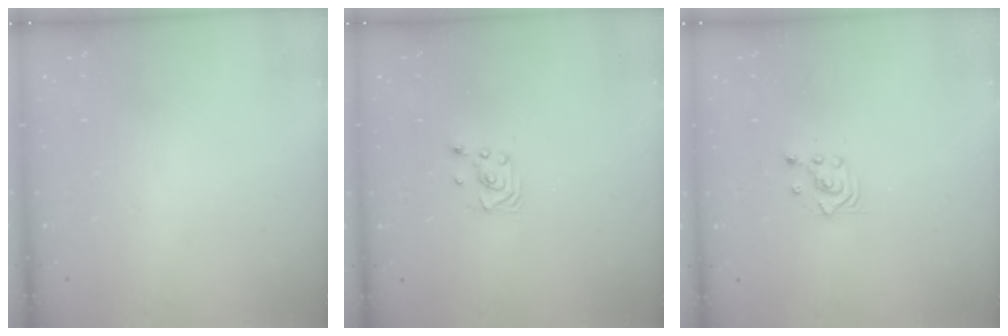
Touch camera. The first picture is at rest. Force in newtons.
{"total": 2.6, "press": 2.6, "slide": 0.3}
{"total": 2.3, "press": 2.3, "slide": 0.3}